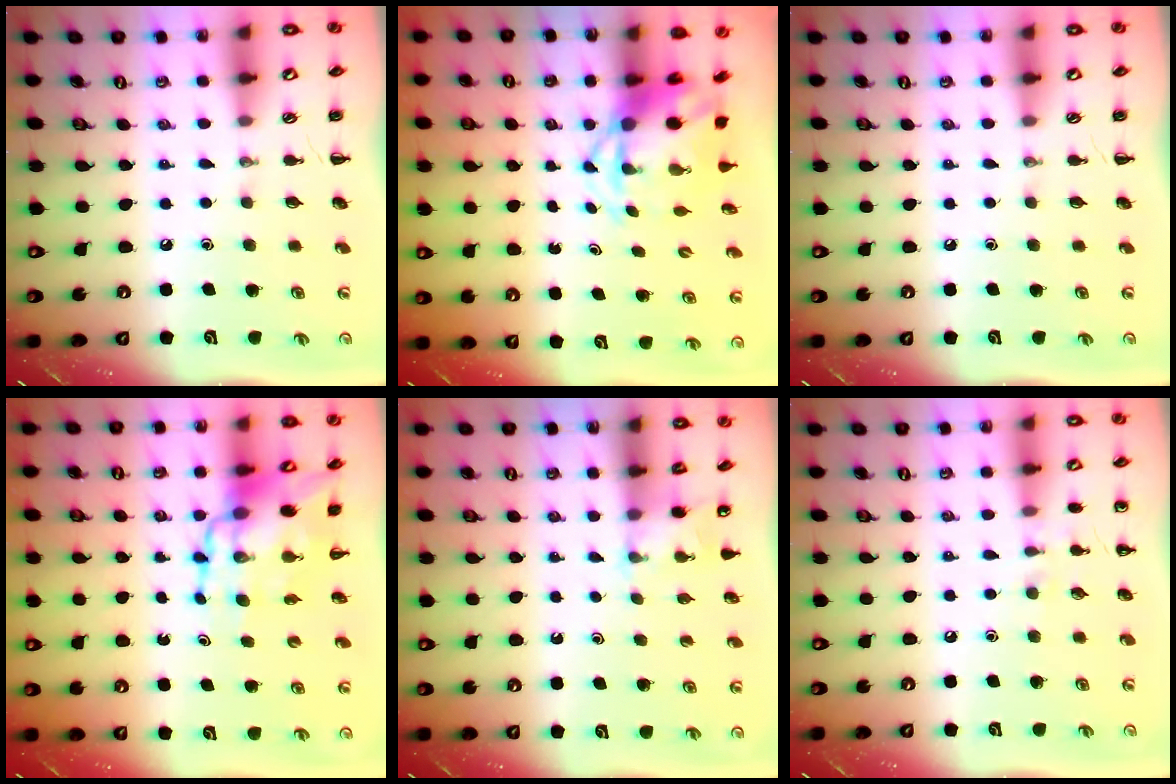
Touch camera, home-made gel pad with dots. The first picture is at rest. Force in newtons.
{"total": 4.5, "press": 4.4, "slide": 1.1}
{"total": 0.0}
{"total": 12.5, "press": 12.0, "slide": 3.5}
{"total": 2.0, "press": 1.9, "slide": 0.6}
{"total": 6.3, "press": 6.0, "slide": 1.9}